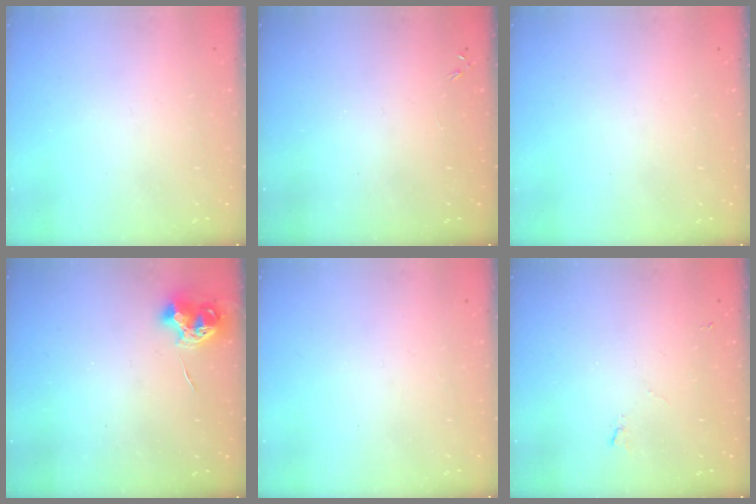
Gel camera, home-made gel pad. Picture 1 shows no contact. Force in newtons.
{"total": 0.0}
{"total": 0.0}
{"total": 8.4, "press": 8.4, "slide": 0.3}
{"total": 0.0}
{"total": 3.4, "press": 3.4, "slide": 0.6}